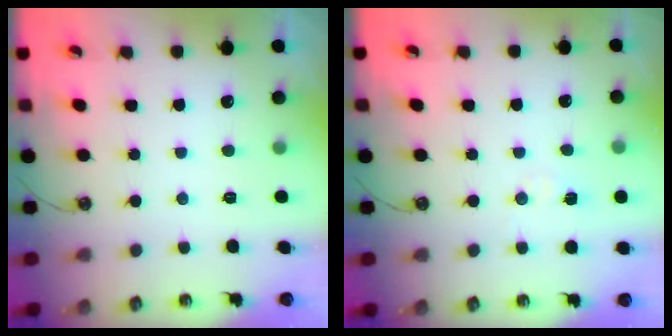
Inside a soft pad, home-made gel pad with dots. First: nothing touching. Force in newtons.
{"total": 4.0, "press": 3.9, "slide": 0.5}